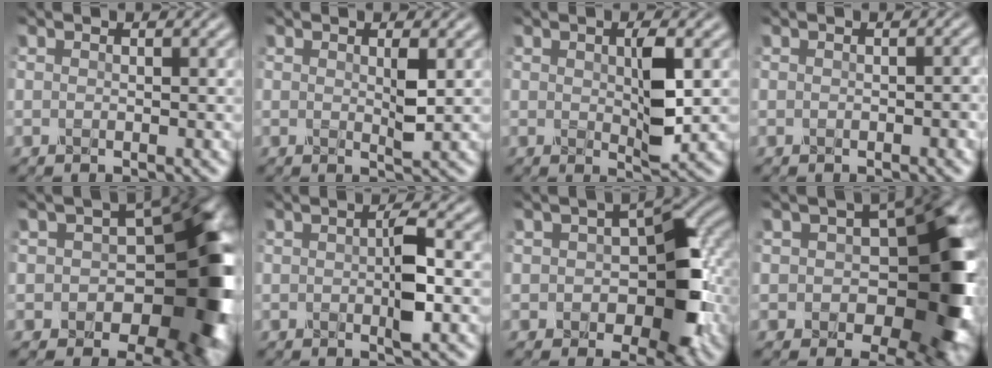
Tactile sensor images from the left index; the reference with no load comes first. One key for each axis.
{"total": 1.7, "fx": 0.4, "fy": 0.2, "fz": 1.6, "tx": -0.029, "ty": -0.003, "tz": 0.006}
{"total": 3.5, "fx": 0.5, "fy": 0.9, "fz": 3.4, "tx": -0.061, "ty": -0.004, "tz": 0.011}
{"total": 0.8, "fx": -0.1, "fy": 0.4, "fz": 0.7, "tx": -0.010, "ty": 0.001, "tz": 0.000}
{"total": 14.1, "fx": -2.7, "fy": 9.0, "fz": 10.5, "tx": -0.094, "ty": -0.013, "tz": -0.040}
{"total": 3.2, "fx": -0.2, "fy": 0.7, "fz": 3.1, "tx": -0.055, "ty": -0.001, "tz": -0.002}
{"total": 7.5, "fx": -1.3, "fy": 4.4, "fz": 5.9, "tx": -0.071, "ty": 0.007, "tz": -0.023}
{"total": 11.1, "fx": -1.2, "fy": 6.8, "fz": 8.7, "tx": -0.092, "ty": -0.001, "tz": -0.023}